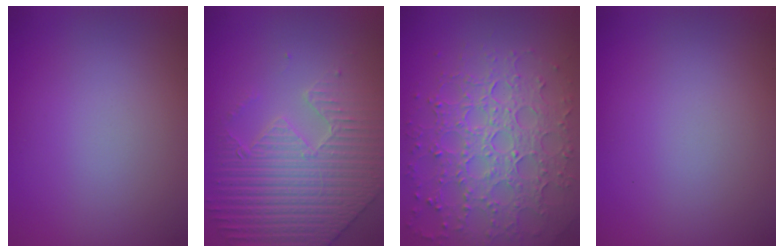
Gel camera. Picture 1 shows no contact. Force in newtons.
{"total": 7.1, "press": 5.9, "slide": 4.0}
{"total": 7.5, "press": 5.6, "slide": 5.0}
{"total": 0.0}